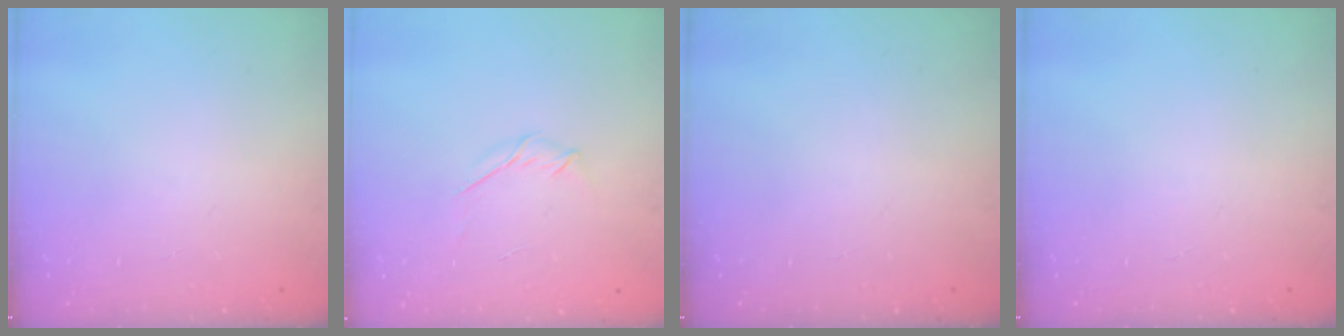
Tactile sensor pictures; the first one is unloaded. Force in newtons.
{"total": 3.8, "press": 3.7, "slide": 0.9}
{"total": 0.0}
{"total": 0.0}